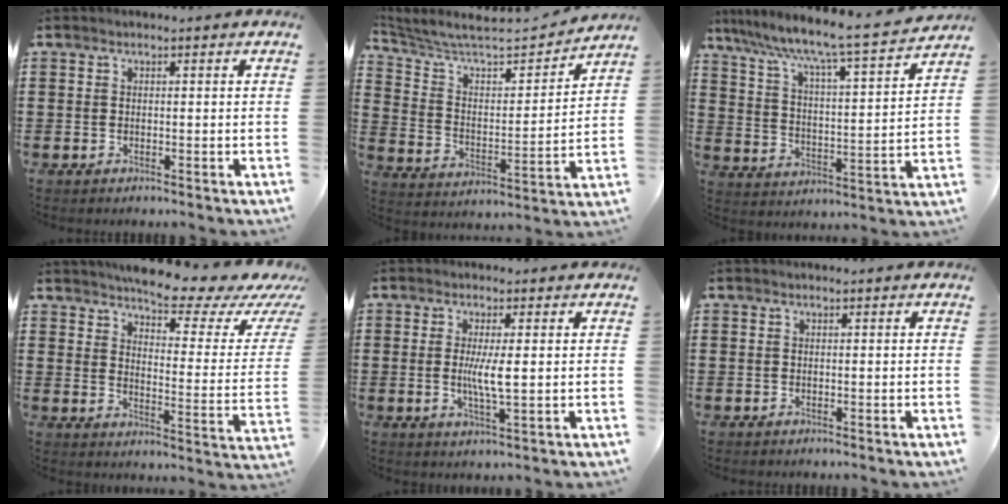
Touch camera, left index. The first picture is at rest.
{"total": 6.3, "force": [5.7, 1.1, 2.3], "torque": [-0.077, -0.046, 0.091]}
{"total": 6.7, "force": [5.7, -0.5, 3.5], "torque": [-0.094, -0.048, 0.085]}
{"total": 6.2, "force": [5.4, 0.0, 3.1], "torque": [-0.064, -0.046, 0.083]}
{"total": 4.7, "force": [0.4, 0.6, 4.6], "torque": [-0.092, -0.006, 0.003]}
{"total": 0.0}